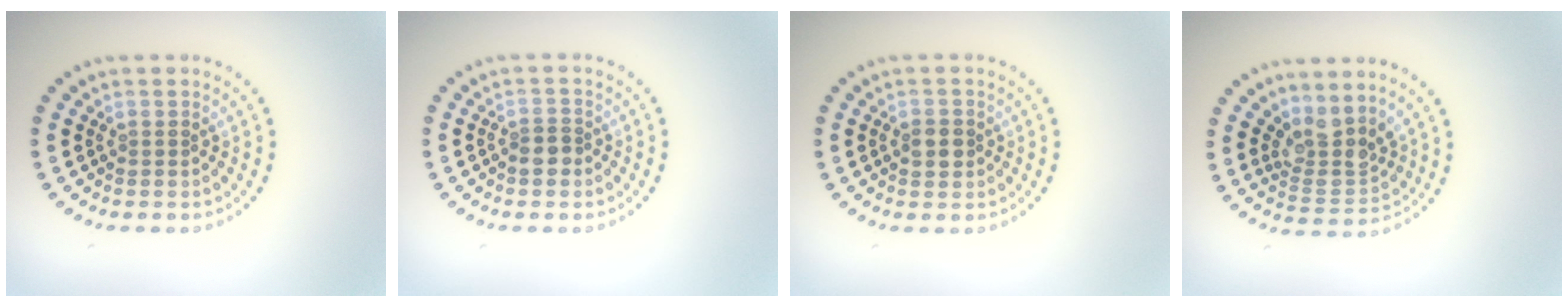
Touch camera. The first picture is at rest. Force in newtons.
{"total": 1.6, "press": 1.5, "slide": 0.7}
{"total": 1.9, "press": 1.8, "slide": 0.4}
{"total": 3.6, "press": 2.7, "slide": 2.3}